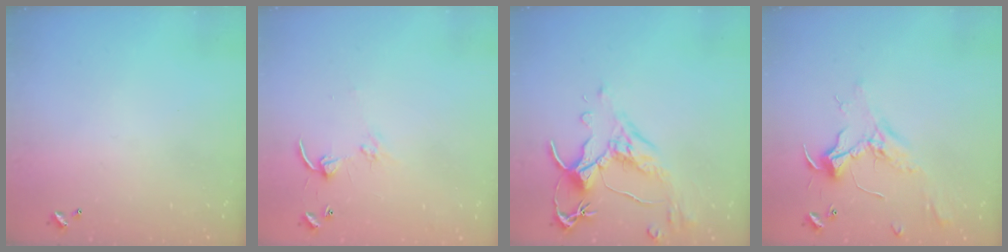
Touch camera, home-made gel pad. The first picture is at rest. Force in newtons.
{"total": 4.6, "press": 4.6, "slide": 0.4}
{"total": 2.6, "press": 2.2, "slide": 1.3}
{"total": 2.4, "press": 2.3, "slide": 0.8}